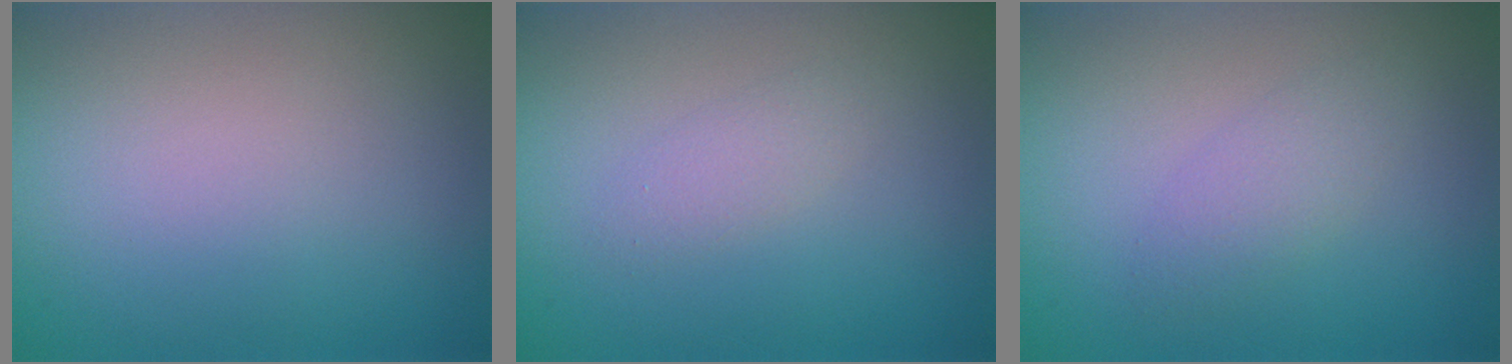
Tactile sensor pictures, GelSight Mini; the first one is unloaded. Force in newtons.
{"total": 1.3, "press": 1.2, "slide": 0.1}
{"total": 1.8, "press": 1.8, "slide": 0.2}